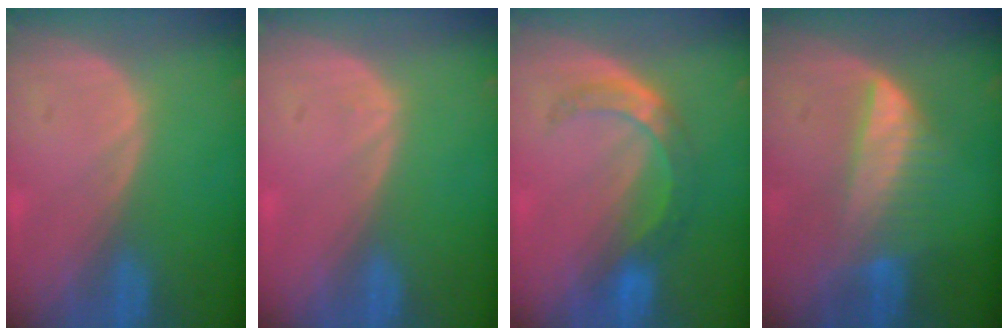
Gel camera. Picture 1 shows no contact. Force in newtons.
{"total": 0.5, "press": 0.2, "slide": 0.5}
{"total": 5.6, "press": 5.4, "slide": 1.2}
{"total": 6.4, "press": 6.2, "slide": 1.6}